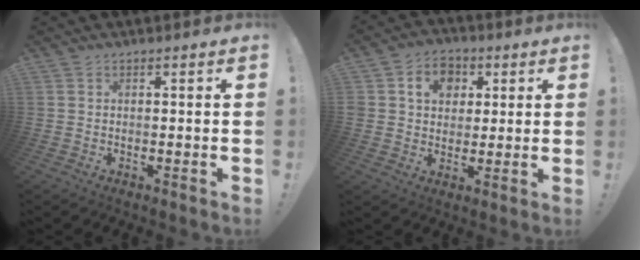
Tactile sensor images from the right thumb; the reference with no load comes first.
{"total": 10.0, "force": [3.5, 8.3, 4.3], "torque": [-0.065, -0.004, 0.068]}